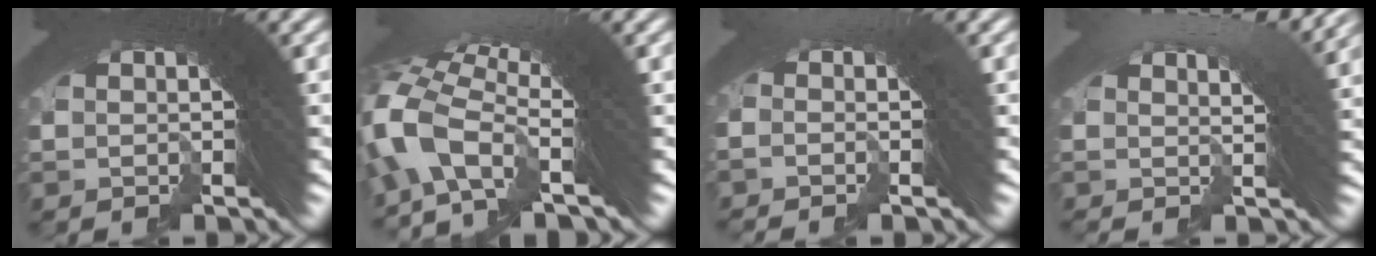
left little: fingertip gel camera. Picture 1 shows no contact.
{"total": 5.7, "force": [-1.6, 3.9, 3.9], "torque": [-0.089, -0.009, -0.033]}
{"total": 1.7, "force": [-1.6, -0.1, 0.5], "torque": [0.021, 0.019, -0.041]}
{"total": 4.4, "force": [2.7, 0.5, 3.4], "torque": [-0.033, 0.018, 0.031]}